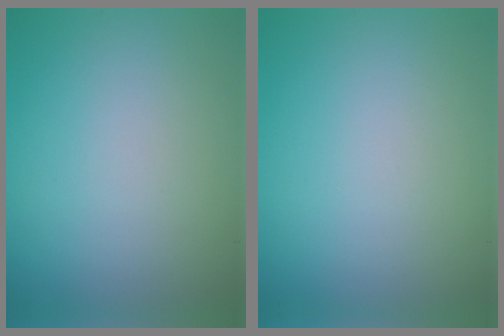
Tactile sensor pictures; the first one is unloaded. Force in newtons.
{"total": 0.0}